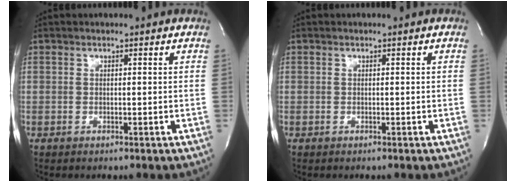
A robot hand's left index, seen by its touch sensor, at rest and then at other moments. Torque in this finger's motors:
{"motor_torque": [0.00, 0.00, 0.00, 0.00]}